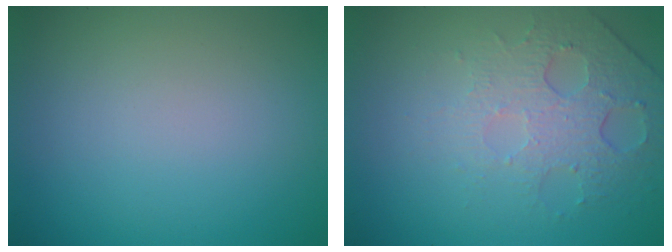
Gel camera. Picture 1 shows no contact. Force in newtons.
{"total": 4.7, "press": 3.2, "slide": 3.5}